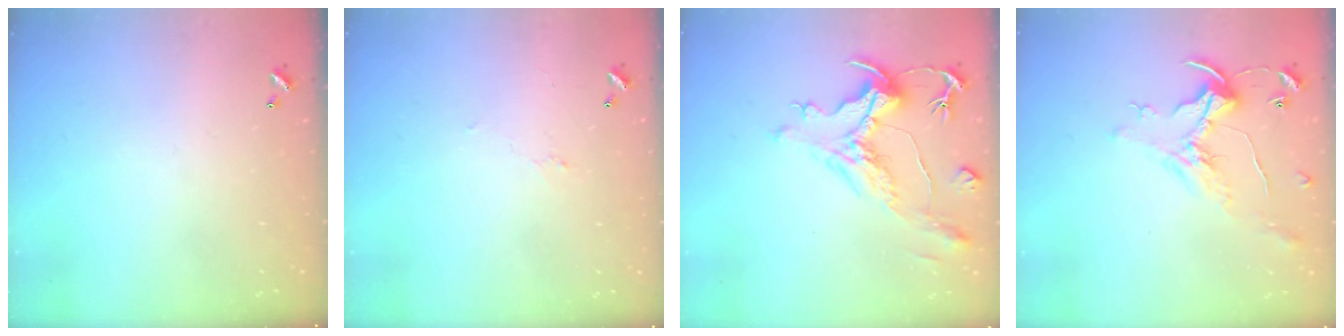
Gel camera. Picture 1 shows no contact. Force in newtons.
{"total": 0.9, "press": 0.6, "slide": 0.7}
{"total": 1.9, "press": 0.9, "slide": 1.6}
{"total": 1.0, "press": 0.9, "slide": 0.5}